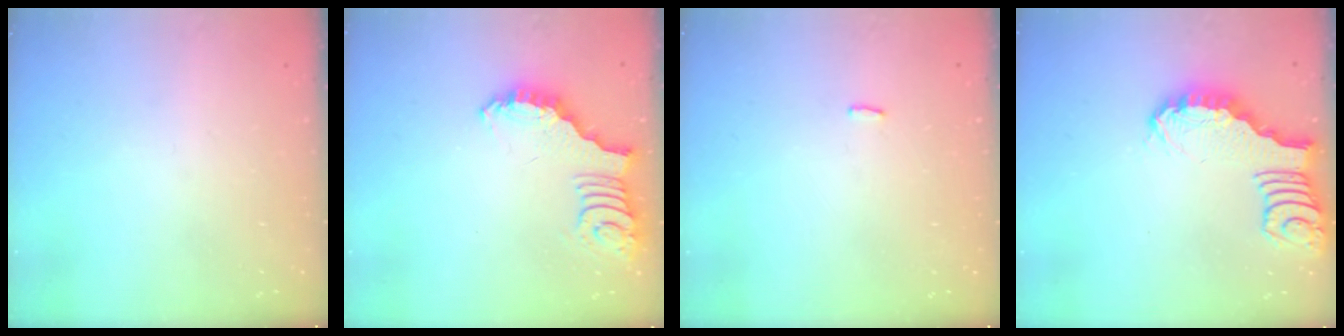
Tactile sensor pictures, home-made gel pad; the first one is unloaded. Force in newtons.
{"total": 2.6, "press": 2.5, "slide": 0.5}
{"total": 2.2, "press": 2.1, "slide": 0.4}
{"total": 2.0, "press": 2.0, "slide": 0.1}